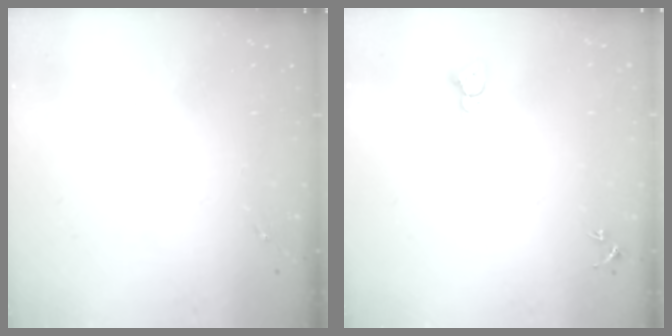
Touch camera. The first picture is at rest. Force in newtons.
{"total": 2.4, "press": 2.4, "slide": 0.2}